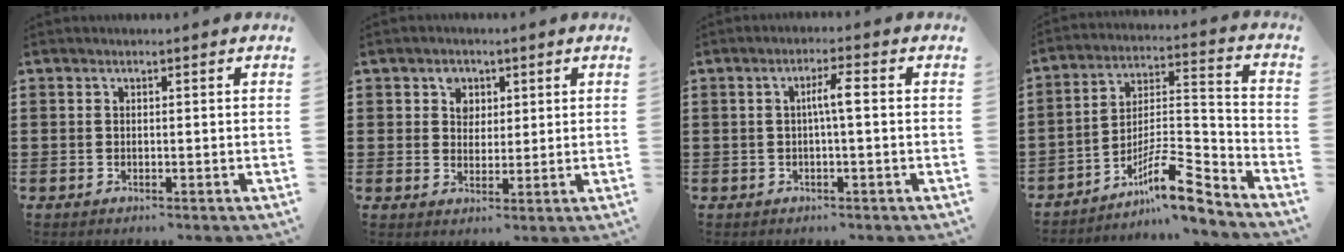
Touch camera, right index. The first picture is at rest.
{"total": 3.3, "force": [1.3, 2.8, 1.1], "torque": [-0.026, 0.008, 0.020]}
{"total": 3.3, "force": [0.0, 0.2, 3.3], "torque": [-0.062, 0.002, -0.005]}
{"total": 10.5, "force": [-8.0, 2.4, 6.4], "torque": [-0.109, 0.013, -0.152]}